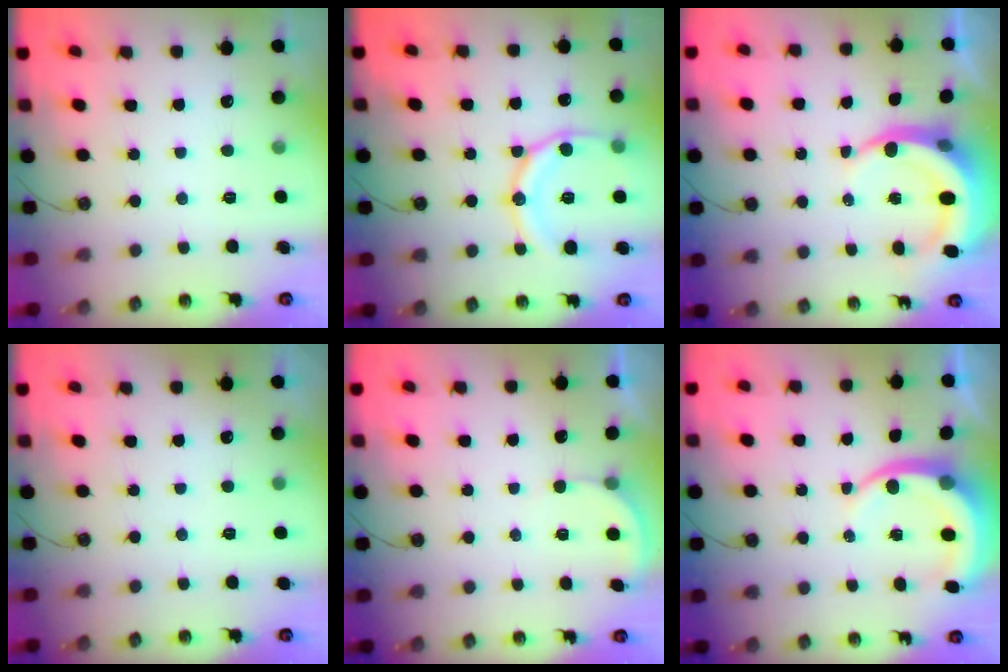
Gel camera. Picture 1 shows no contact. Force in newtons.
{"total": 15.6, "press": 15.5, "slide": 1.6}
{"total": 9.3, "press": 9.1, "slide": 2.0}
{"total": 1.7, "press": 0.3, "slide": 1.7}
{"total": 2.2, "press": 2.2, "slide": 0.2}
{"total": 7.8, "press": 7.7, "slide": 1.0}